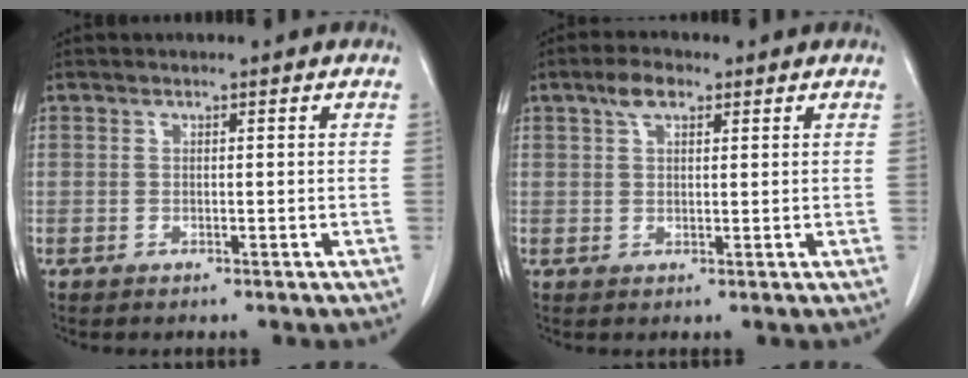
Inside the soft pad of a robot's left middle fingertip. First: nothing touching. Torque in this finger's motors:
{"motor_torque": [0.73, -0.47, -0.02, -0.01]}